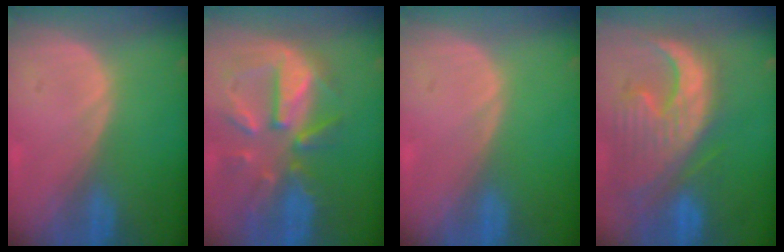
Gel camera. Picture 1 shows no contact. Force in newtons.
{"total": 11.0, "press": 9.7, "slide": 5.3}
{"total": 0.0}
{"total": 13.4, "press": 11.3, "slide": 7.1}